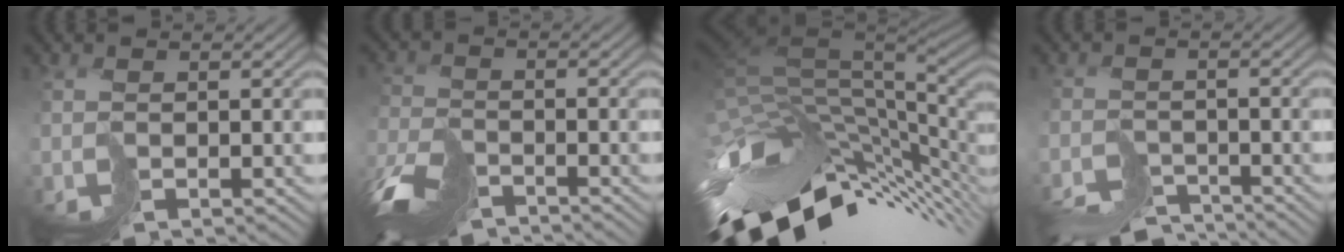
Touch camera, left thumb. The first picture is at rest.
{"total": 8.6, "force": [-6.9, 3.4, 3.9], "torque": [-0.096, -0.020, -0.141]}
{"total": 14.6, "force": [-5.3, 8.4, 10.7], "torque": [-0.192, -0.026, -0.079]}
{"total": 5.5, "force": [-5.3, 1.2, 0.8], "torque": [-0.008, -0.006, -0.096]}